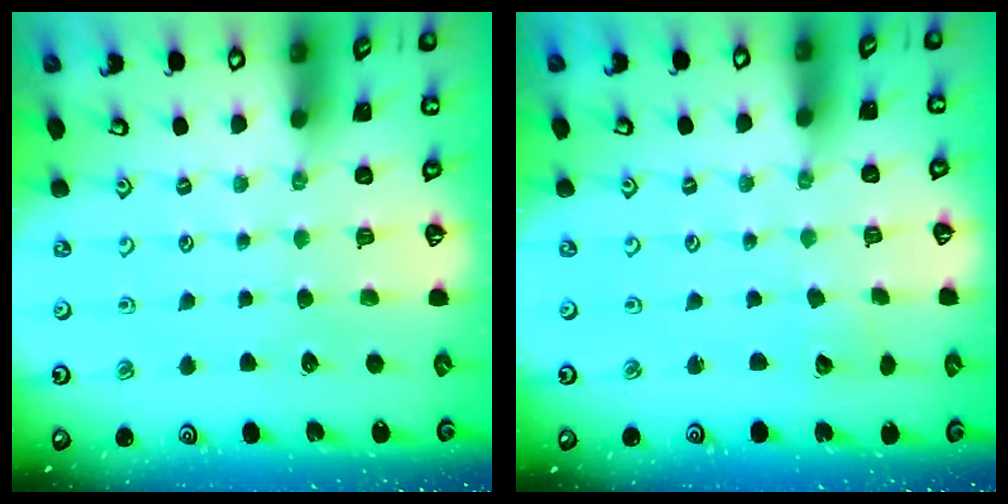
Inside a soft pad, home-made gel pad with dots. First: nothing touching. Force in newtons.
{"total": 2.0, "press": 2.0, "slide": 0.2}